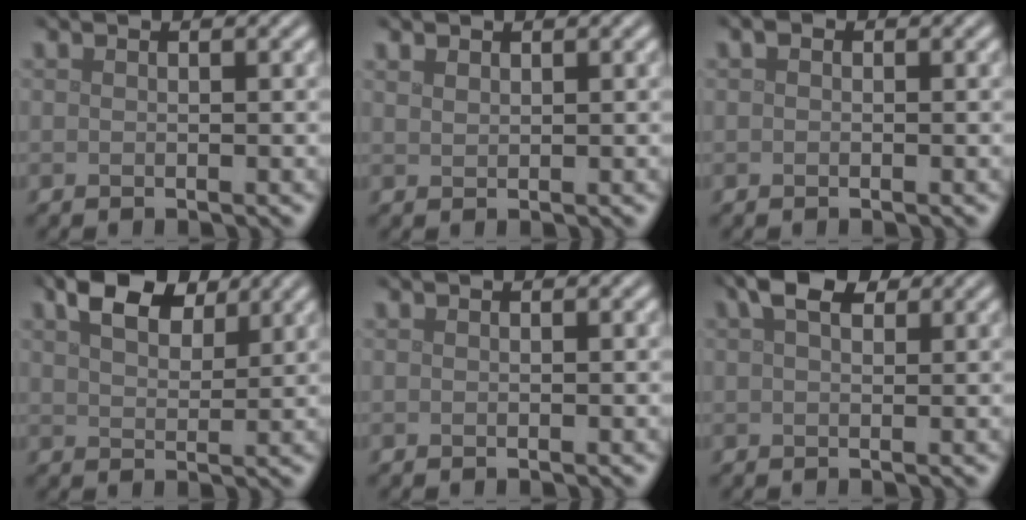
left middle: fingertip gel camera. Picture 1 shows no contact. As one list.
[{"total": 1.0, "force": [0.8, 0.4, 0.3], "torque": [-0.009, 0.000, 0.019]}, {"total": 0.6, "force": [0.1, 0.5, 0.4], "torque": [-0.004, -0.001, -0.002]}, {"total": 5.4, "force": [3.5, 2.6, 3.1], "torque": [-0.057, 0.012, 0.057]}, {"total": 0.0}, {"total": 4.1, "force": [2.2, 2.1, 2.7], "torque": [-0.049, 0.011, 0.034]}]